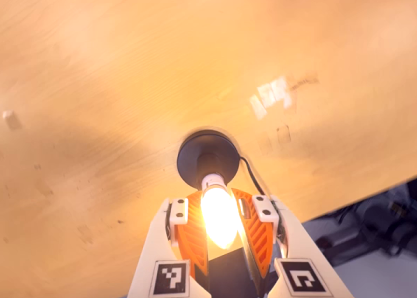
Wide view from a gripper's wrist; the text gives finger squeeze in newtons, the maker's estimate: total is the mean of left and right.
{"total": 16.7, "left": 16.3, "right": 17.1}